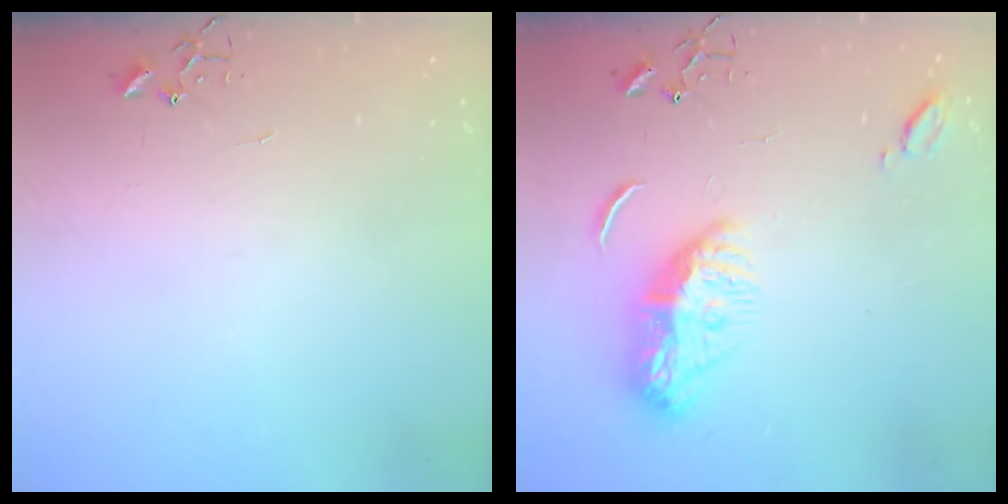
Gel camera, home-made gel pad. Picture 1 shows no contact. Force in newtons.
{"total": 11.1, "press": 11.0, "slide": 1.0}